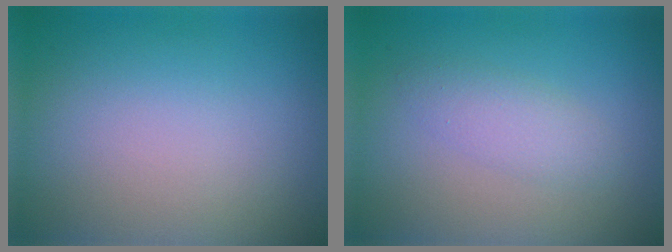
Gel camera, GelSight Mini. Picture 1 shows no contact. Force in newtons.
{"total": 2.1, "press": 2.1, "slide": 0.1}